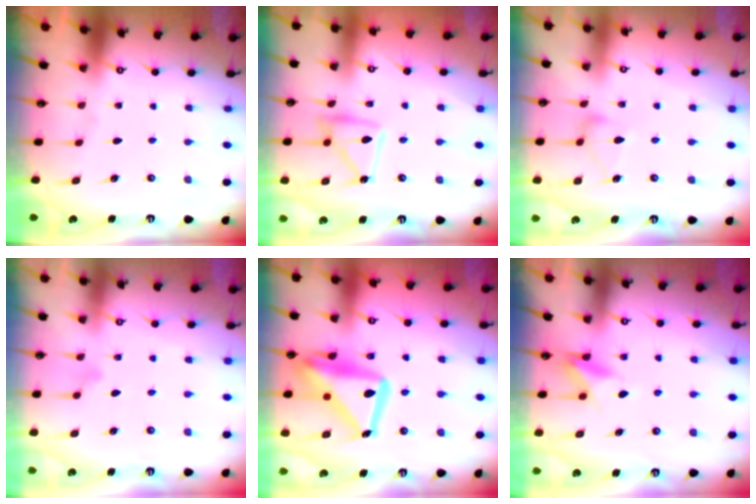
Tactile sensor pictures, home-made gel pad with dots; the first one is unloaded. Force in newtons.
{"total": 10.8, "press": 10.7, "slide": 0.9}
{"total": 8.1, "press": 8.1, "slide": 0.4}
{"total": 6.2, "press": 6.2, "slide": 0.5}
{"total": 20.7, "press": 20.6, "slide": 1.9}
{"total": 8.5, "press": 8.5, "slide": 0.9}